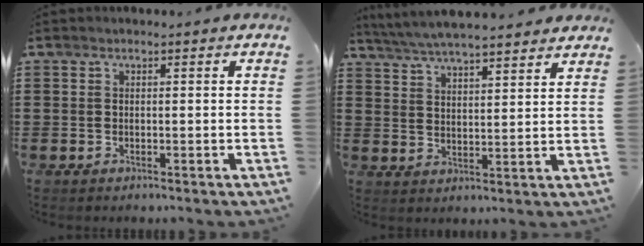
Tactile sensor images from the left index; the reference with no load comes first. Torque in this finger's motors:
{"motor_torque": [2.14, 0.00, 0.60, 0.21]}